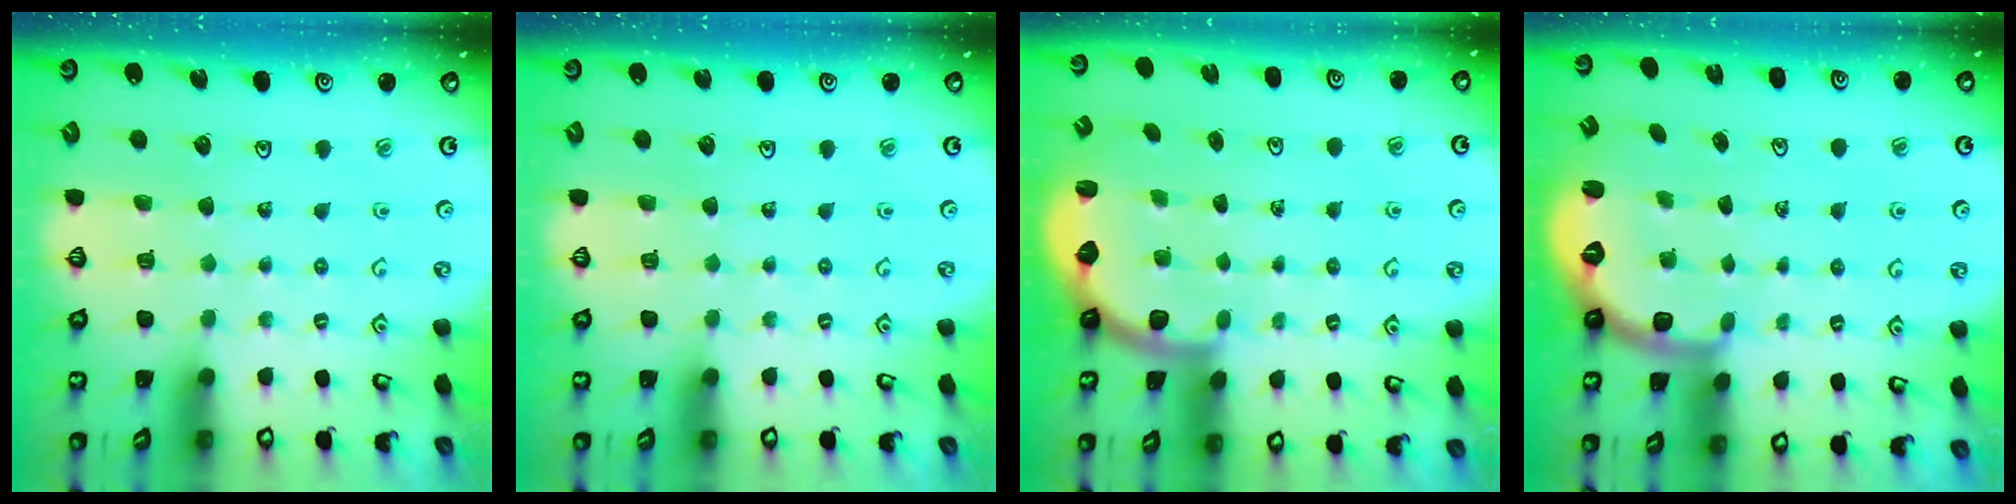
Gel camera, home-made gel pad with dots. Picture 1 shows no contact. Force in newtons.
{"total": 0.0}
{"total": 2.3, "press": 2.0, "slide": 1.3}
{"total": 2.6, "press": 1.5, "slide": 2.1}